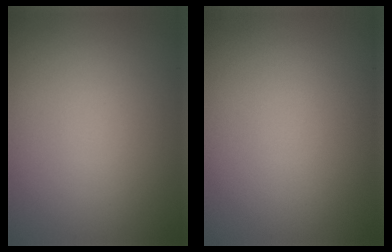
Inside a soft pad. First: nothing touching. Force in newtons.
{"total": 0.0}